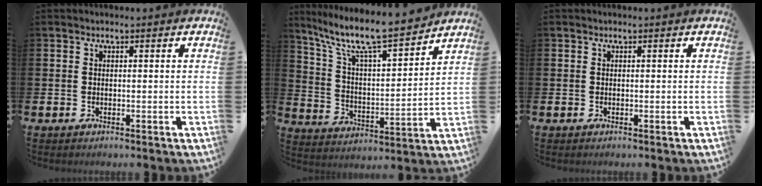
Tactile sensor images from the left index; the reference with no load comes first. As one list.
[{"total": 10.4, "force": [9.2, 1.3, 4.6], "torque": [-0.122, -0.065, 0.155]}, {"total": 0.0}]